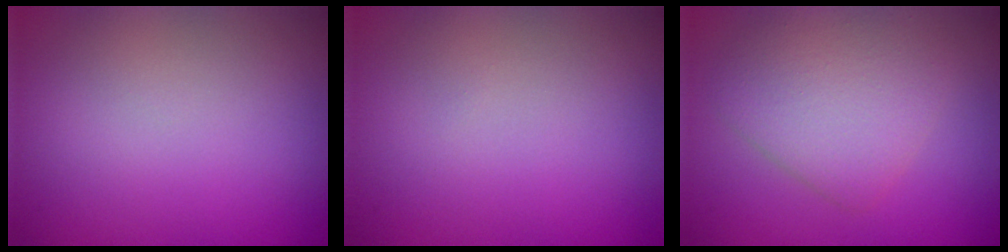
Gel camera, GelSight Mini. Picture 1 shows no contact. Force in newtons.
{"total": 0.0}
{"total": 4.5, "press": 4.5, "slide": 0.2}